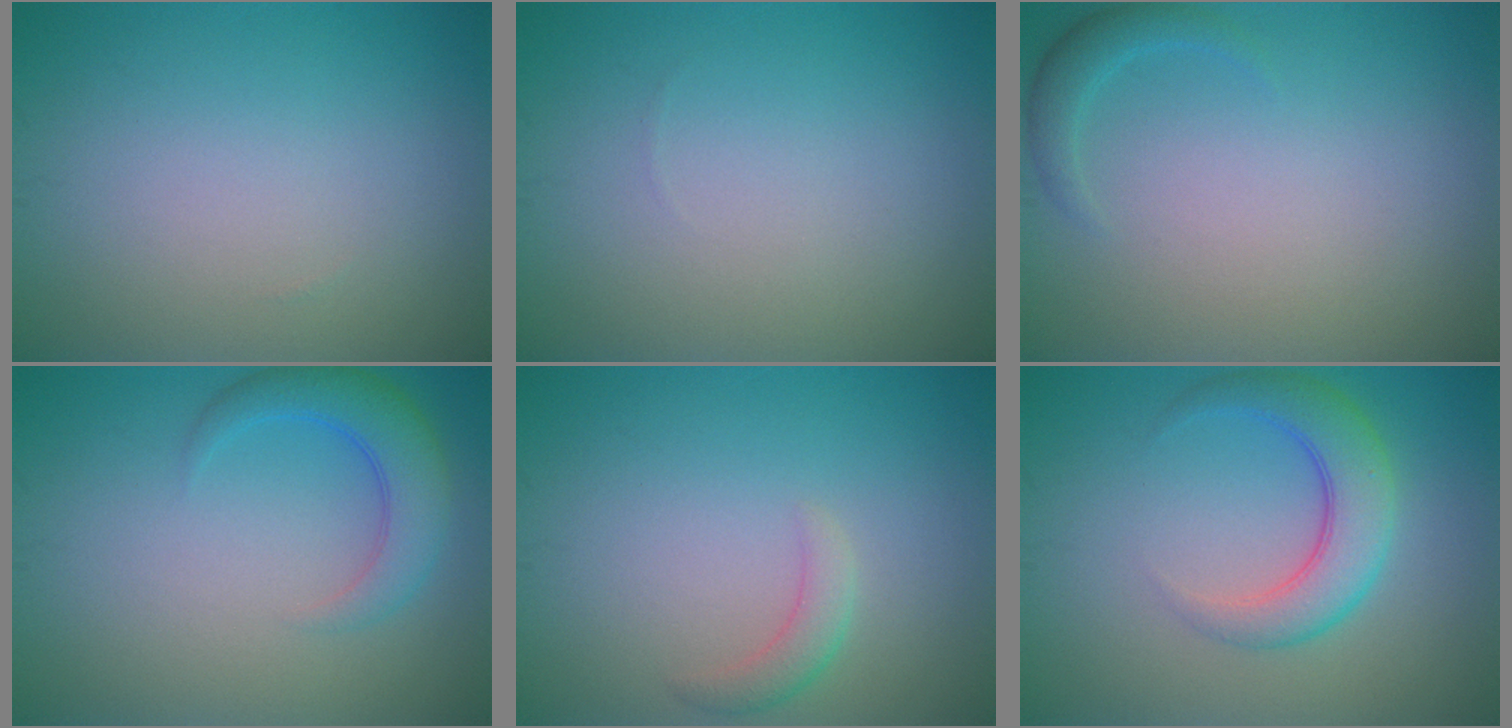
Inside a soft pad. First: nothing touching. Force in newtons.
{"total": 0.0}
{"total": 1.5, "press": 1.5, "slide": 0.0}
{"total": 3.8, "press": 3.8, "slide": 0.3}
{"total": 1.7, "press": 1.7, "slide": 0.1}
{"total": 5.9, "press": 5.9, "slide": 0.3}